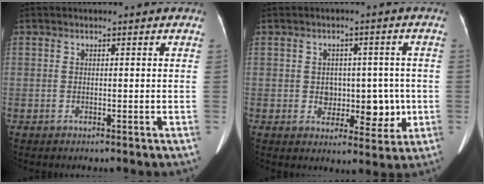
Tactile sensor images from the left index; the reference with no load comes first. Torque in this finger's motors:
{"motor_torque": [0.08, 0.01, 0.13, 0.01]}